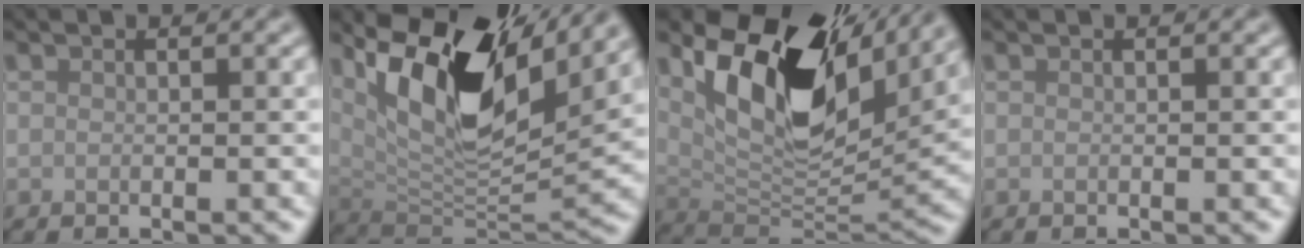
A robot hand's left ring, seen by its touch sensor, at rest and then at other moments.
{"total": 13.6, "force": [6.8, 5.5, 10.4], "torque": [-0.181, 0.007, 0.125]}
{"total": 13.2, "force": [6.7, 6.3, 9.4], "torque": [-0.164, 0.000, 0.129]}
{"total": 0.0}